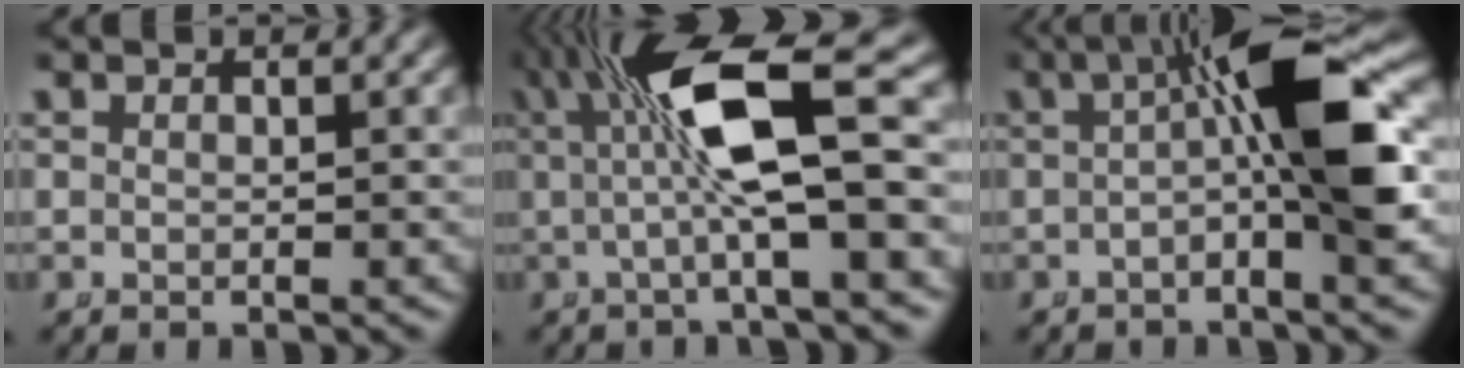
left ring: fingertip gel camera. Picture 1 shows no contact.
{"total": 7.9, "force": [1.5, 1.9, 7.5], "torque": [-0.131, 0.011, 0.022]}
{"total": 8.9, "force": [0.5, 2.0, 8.7], "torque": [-0.138, 0.005, 0.012]}